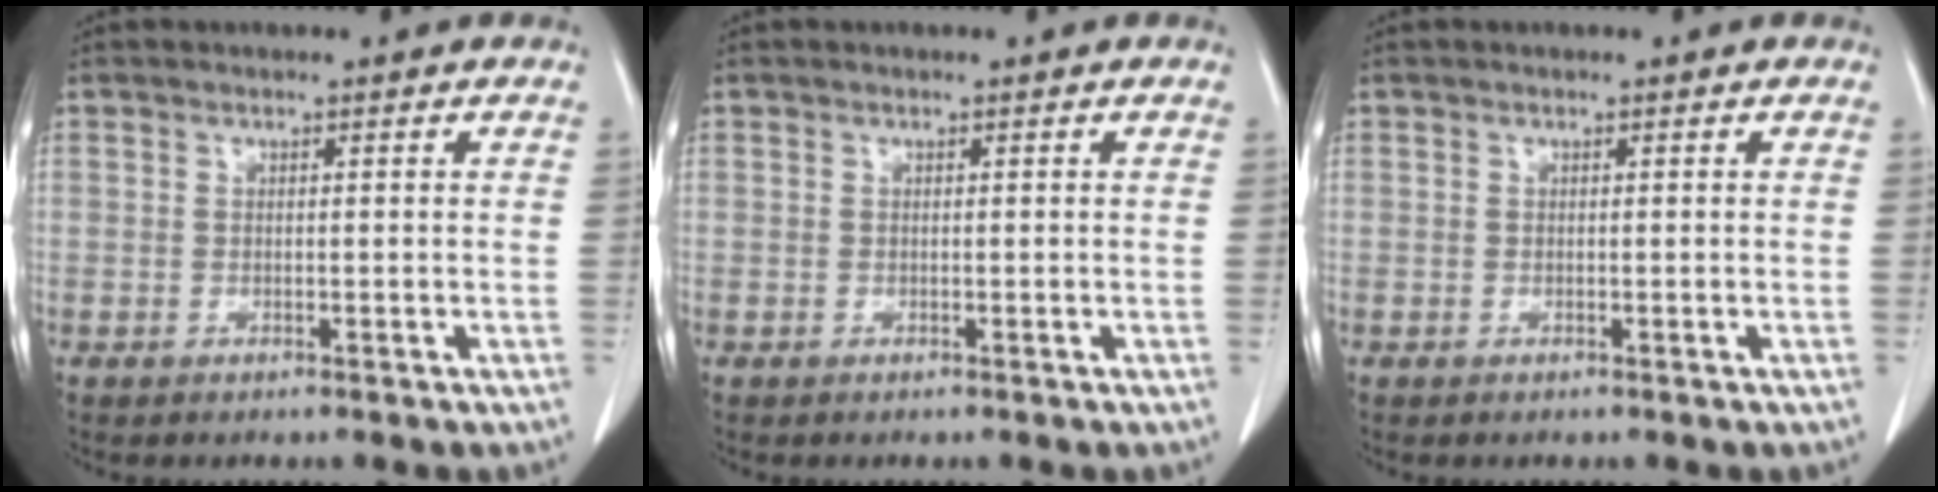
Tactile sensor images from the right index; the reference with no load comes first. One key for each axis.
{"total": 0.0}
{"total": 0.0}